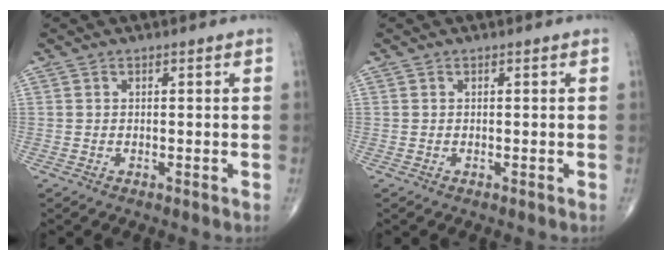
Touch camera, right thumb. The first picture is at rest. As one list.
[{"total": 0.0}]